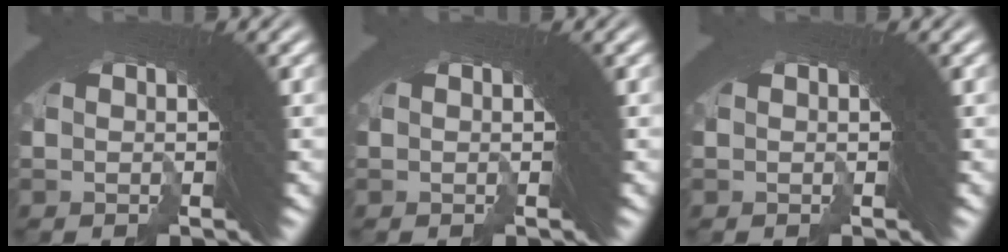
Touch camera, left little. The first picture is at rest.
{"total": 0.0}
{"total": 0.0}